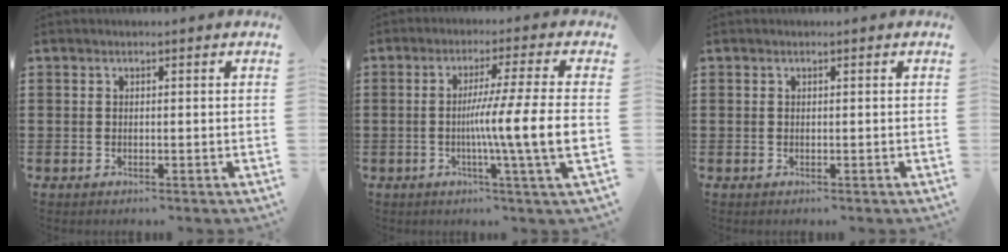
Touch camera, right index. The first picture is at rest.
{"total": 10.7, "force": [-1.5, -1.1, 10.6], "torque": [-0.192, -0.018, -0.035]}
{"total": 0.0}